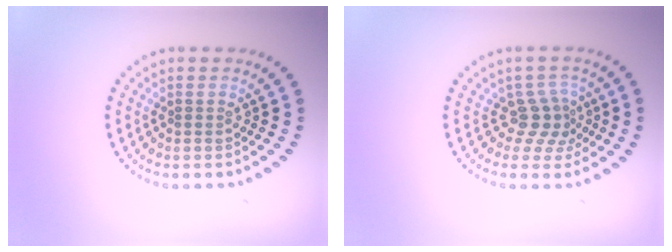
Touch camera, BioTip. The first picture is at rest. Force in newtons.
{"total": 2.7, "press": 1.9, "slide": 1.9}